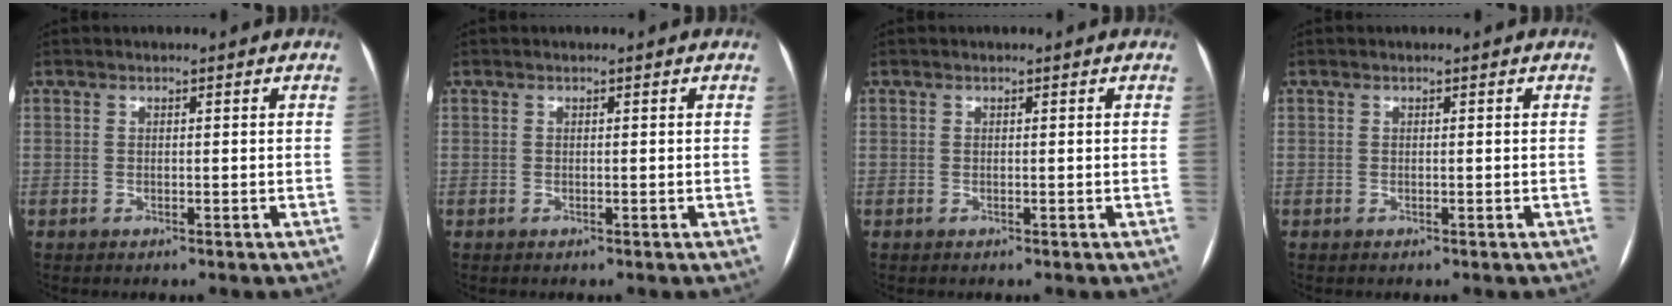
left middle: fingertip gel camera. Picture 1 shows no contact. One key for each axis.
{"total": 0.0}
{"total": 0.0}
{"total": 0.0}